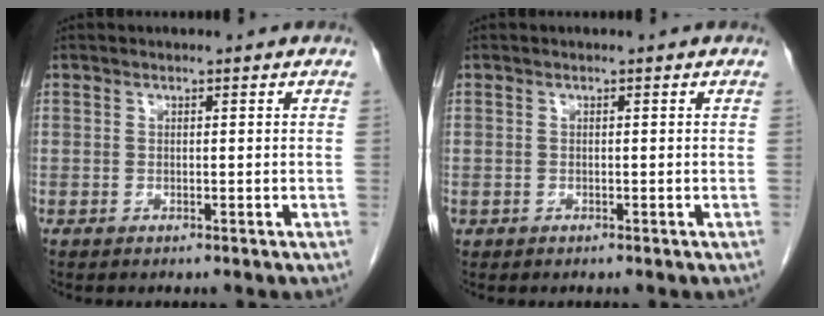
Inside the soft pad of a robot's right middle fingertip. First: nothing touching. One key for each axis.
{"total": 0.0}